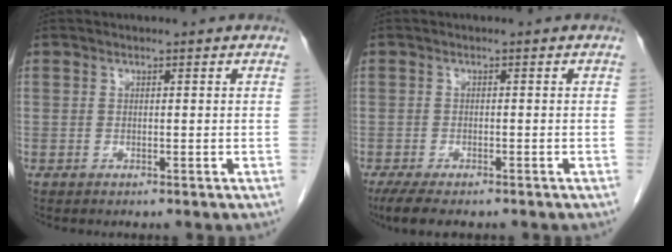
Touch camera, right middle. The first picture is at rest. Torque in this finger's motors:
{"motor_torque": [0.76, -0.29, 0.13, 0.06]}